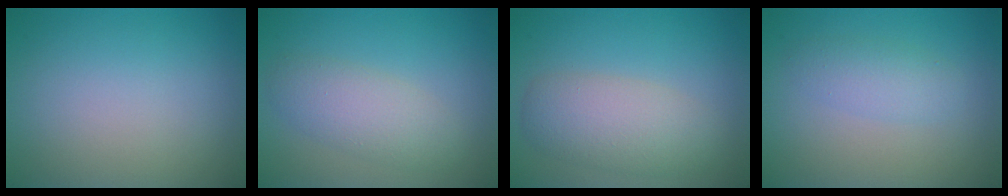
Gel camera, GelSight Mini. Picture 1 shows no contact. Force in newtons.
{"total": 3.4, "press": 3.4, "slide": 0.1}
{"total": 4.4, "press": 4.4, "slide": 0.2}
{"total": 2.2, "press": 2.2, "slide": 0.1}